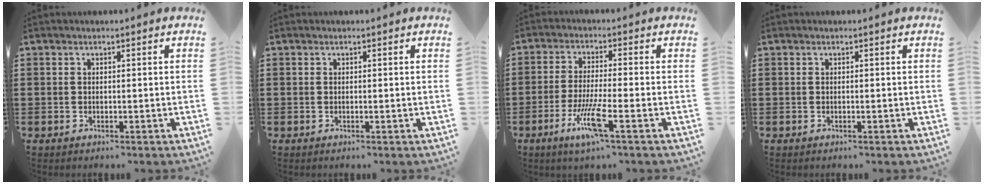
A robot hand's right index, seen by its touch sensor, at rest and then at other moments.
{"total": 0.0}
{"total": 7.3, "force": [-3.5, 0.5, 6.4], "torque": [-0.136, -0.017, -0.068]}
{"total": 0.0}